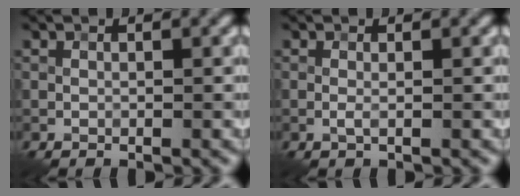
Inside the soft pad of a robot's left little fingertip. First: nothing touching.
{"total": 0.7, "force": [-0.1, 0.1, 0.7], "torque": [-0.016, -0.001, -0.003]}